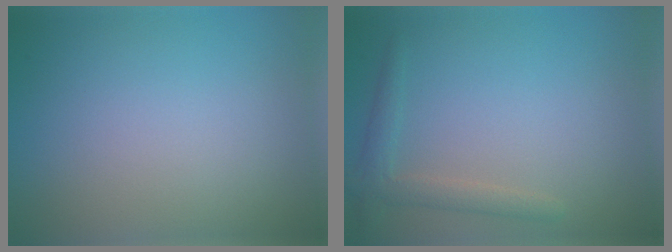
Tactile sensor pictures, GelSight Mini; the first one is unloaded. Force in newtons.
{"total": 2.0, "press": 2.0, "slide": 0.3}